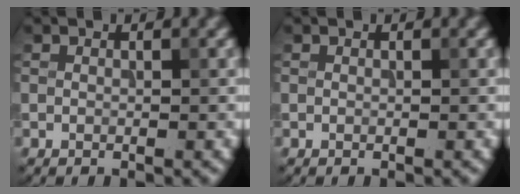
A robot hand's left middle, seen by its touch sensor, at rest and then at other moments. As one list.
[{"total": 0.0}]